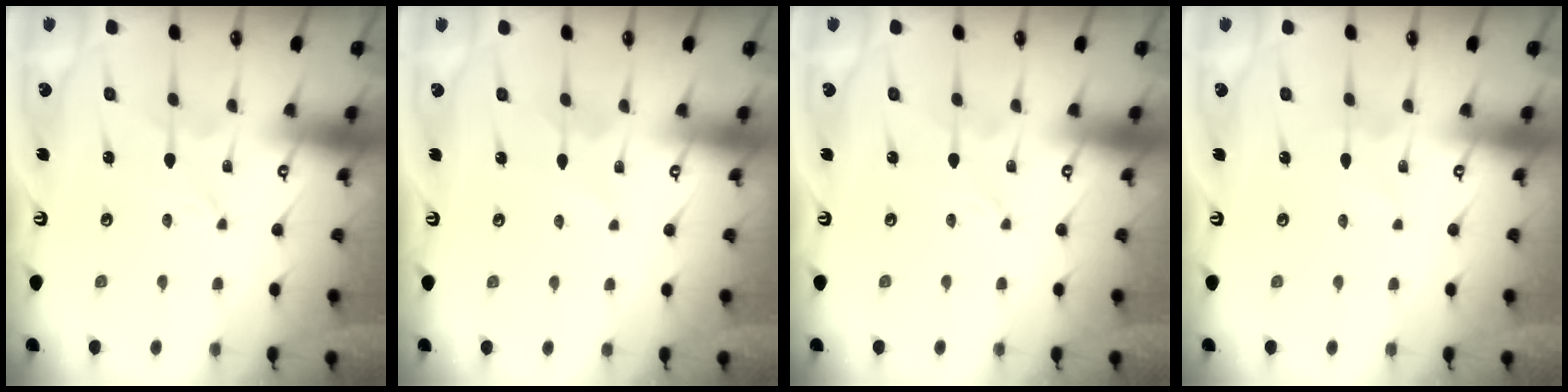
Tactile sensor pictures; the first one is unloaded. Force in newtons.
{"total": 2.7, "press": 2.7, "slide": 0.3}
{"total": 0.0}
{"total": 2.2, "press": 2.2, "slide": 0.2}